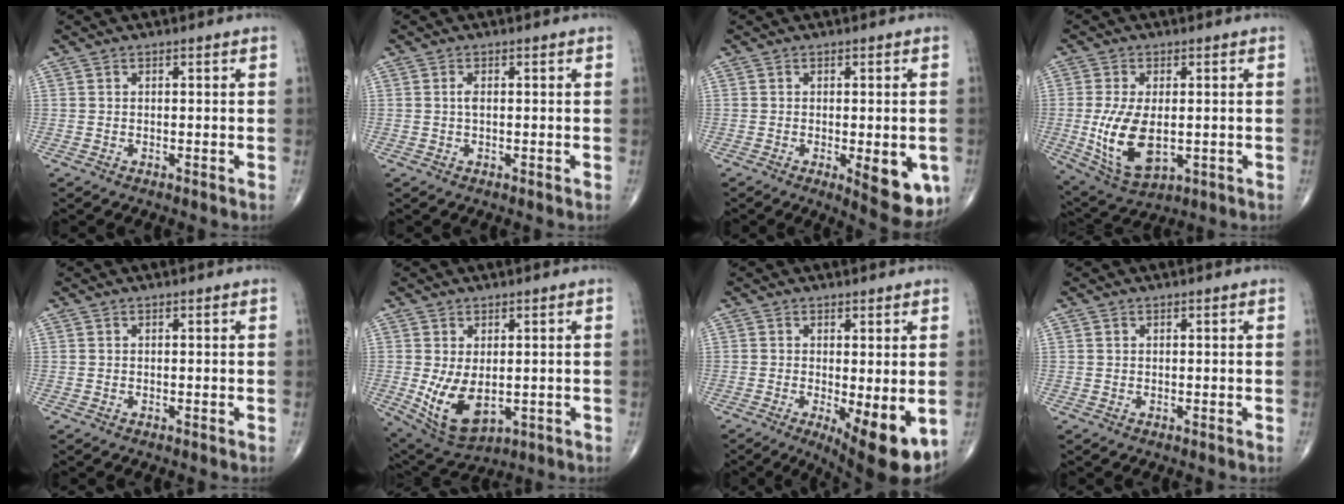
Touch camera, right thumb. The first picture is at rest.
{"total": 1.1, "force": [0.1, 0.4, 1.0], "torque": [-0.019, 0.000, 0.000]}
{"total": 9.8, "force": [-2.8, 3.4, 8.7], "torque": [-0.090, -0.015, -0.029]}
{"total": 12.0, "force": [-1.3, 6.4, 10.1], "torque": [-0.194, -0.016, -0.008]}
{"total": 0.0}
{"total": 9.5, "force": [-1.1, 5.4, 7.8], "torque": [-0.132, -0.013, 0.002]}
{"total": 10.1, "force": [-2.6, 3.1, 9.3], "torque": [-0.122, -0.023, -0.031]}
{"total": 0.0}